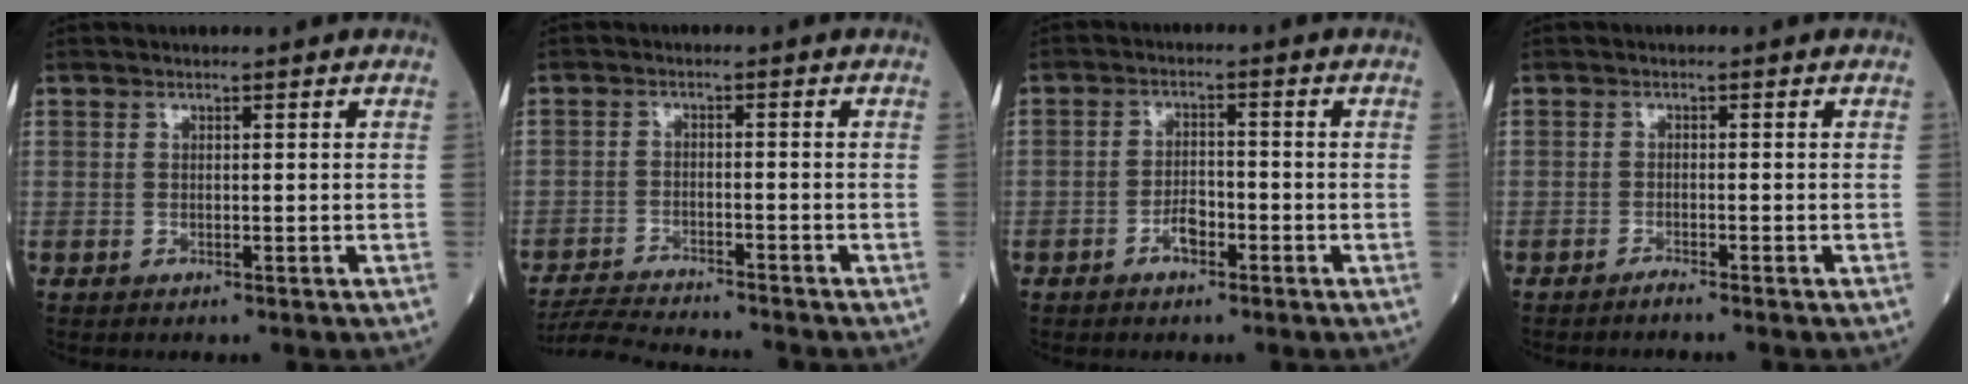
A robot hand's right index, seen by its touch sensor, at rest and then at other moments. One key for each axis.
{"total": 8.2, "fx": -8.0, "fy": -0.3, "fz": 2.0, "tx": -0.033, "ty": -0.013, "tz": -0.136}
{"total": 3.1, "fx": -1.8, "fy": 1.3, "fz": 2.2, "tx": -0.037, "ty": 0.006, "tz": -0.035}
{"total": 1.1, "fx": -1.0, "fy": -0.4, "fz": 0.3, "tx": -0.008, "ty": 0.001, "tz": -0.019}